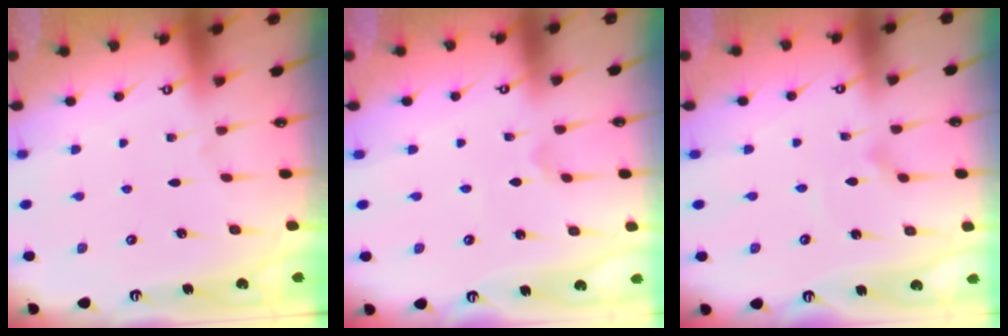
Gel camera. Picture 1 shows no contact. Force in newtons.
{"total": 0.7, "press": 0.7, "slide": 0.1}
{"total": 2.2, "press": 2.2, "slide": 0.1}